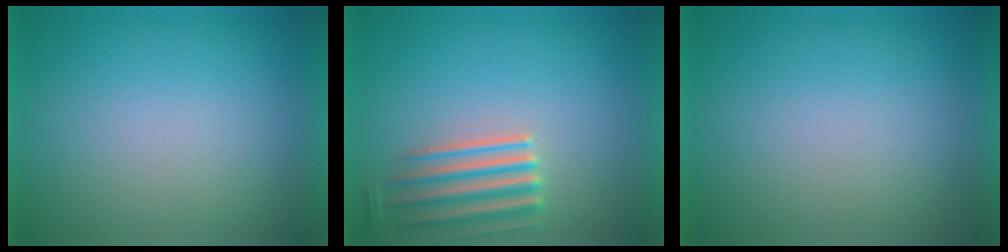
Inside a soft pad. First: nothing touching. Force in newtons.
{"total": 4.3}
{"total": 0.0}